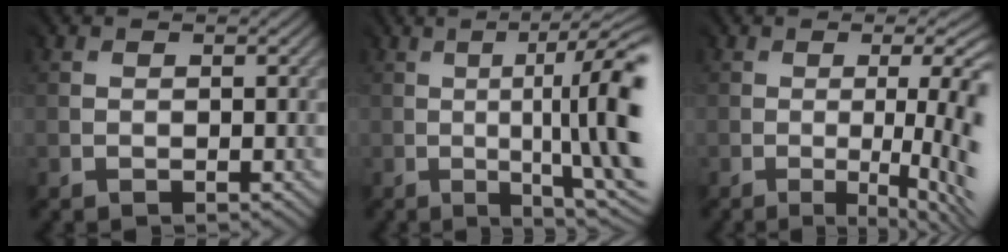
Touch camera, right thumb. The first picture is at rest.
{"total": 12.5, "force": [-1.1, 2.5, 12.2], "torque": [-0.135, 0.007, -0.008]}
{"total": 9.1, "force": [-2.0, 1.8, 8.7], "torque": [-0.086, 0.002, -0.020]}